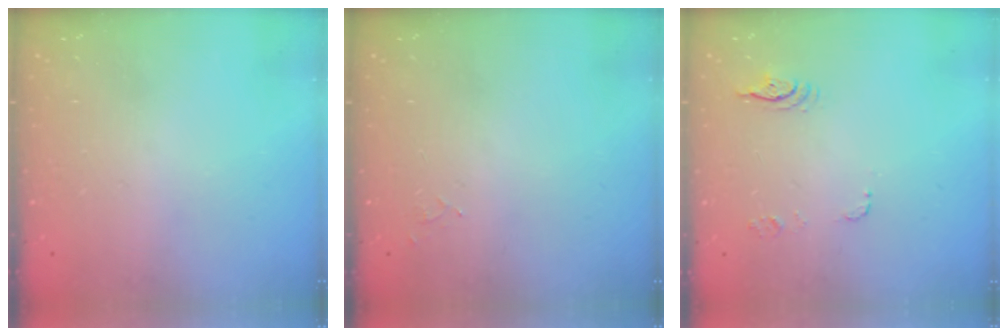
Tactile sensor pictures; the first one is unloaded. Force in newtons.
{"total": 5.2, "press": 5.2, "slide": 0.4}
{"total": 6.0, "press": 6.0, "slide": 0.4}